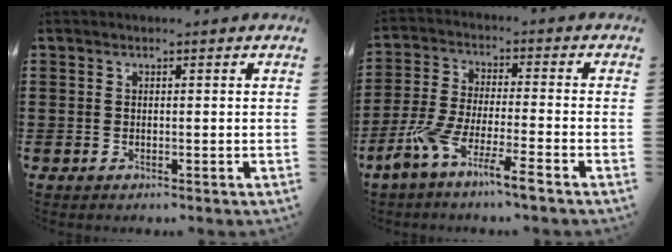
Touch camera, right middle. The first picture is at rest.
{"total": 7.6, "force": [-5.8, 0.0, 4.9], "torque": [-0.120, -0.015, -0.118]}